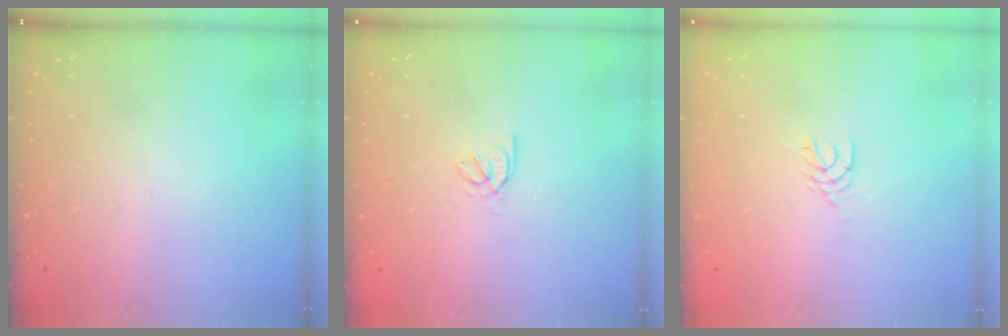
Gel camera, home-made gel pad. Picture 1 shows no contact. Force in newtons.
{"total": 2.9, "press": 2.8, "slide": 0.8}
{"total": 2.5, "press": 2.5, "slide": 0.4}